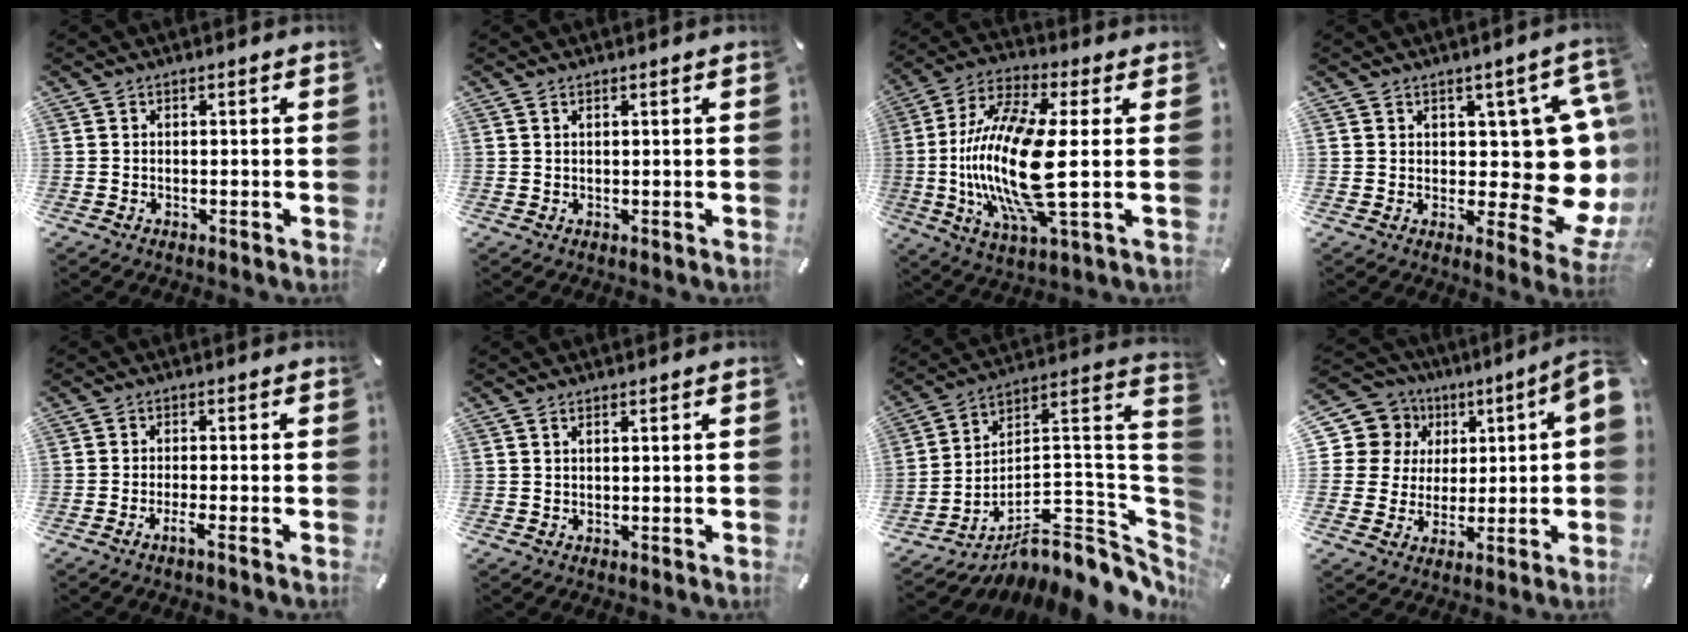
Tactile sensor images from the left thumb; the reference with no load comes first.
{"total": 0.7, "force": [0.4, 0.0, 0.6], "torque": [-0.011, -0.002, 0.007]}
{"total": 20.4, "force": [0.0, 5.2, 19.7], "torque": [-0.432, -0.033, -0.010]}
{"total": 17.0, "force": [2.6, 8.5, 14.6], "torque": [-0.178, -0.037, 0.057]}
{"total": 2.6, "force": [-1.5, 0.1, 2.1], "torque": [-0.034, -0.001, -0.025]}
{"total": 0.9, "force": [0.6, -0.1, 0.7], "torque": [-0.014, -0.002, 0.012]}
{"total": 10.6, "force": [-7.2, 5.1, 5.8], "torque": [-0.012, -0.047, -0.116]}
{"total": 12.2, "force": [2.8, 11.1, 4.2], "torque": [-0.070, -0.011, 0.059]}